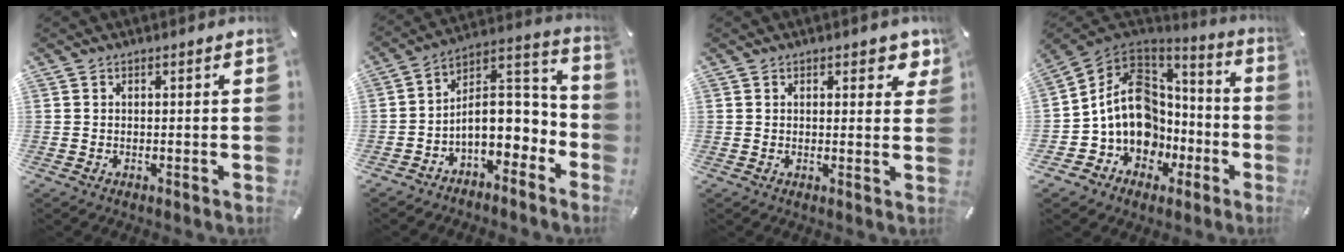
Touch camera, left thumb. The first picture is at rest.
{"total": 11.1, "force": [-1.8, 7.2, 8.2], "torque": [-0.121, -0.009, -0.032]}
{"total": 3.8, "force": [2.2, 2.0, 2.5], "torque": [-0.016, -0.010, 0.030]}
{"total": 15.4, "force": [0.3, 13.0, 8.3], "torque": [-0.176, -0.020, 0.009]}